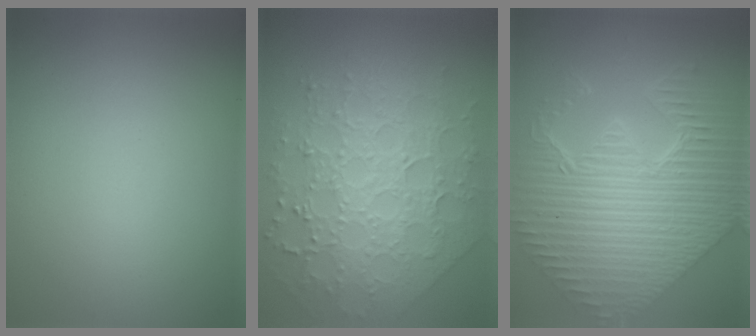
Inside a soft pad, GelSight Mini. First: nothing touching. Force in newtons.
{"total": 8.5, "press": 6.1, "slide": 5.9}
{"total": 11.6, "press": 7.8, "slide": 8.5}